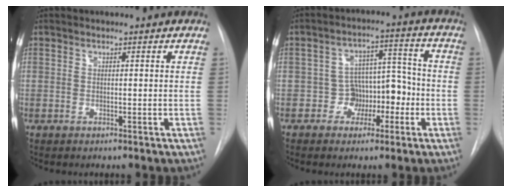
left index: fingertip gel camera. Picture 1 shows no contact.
{"total": 6.5, "force": [-2.6, 5.3, 2.8], "torque": [-0.027, 0.037, -0.036]}